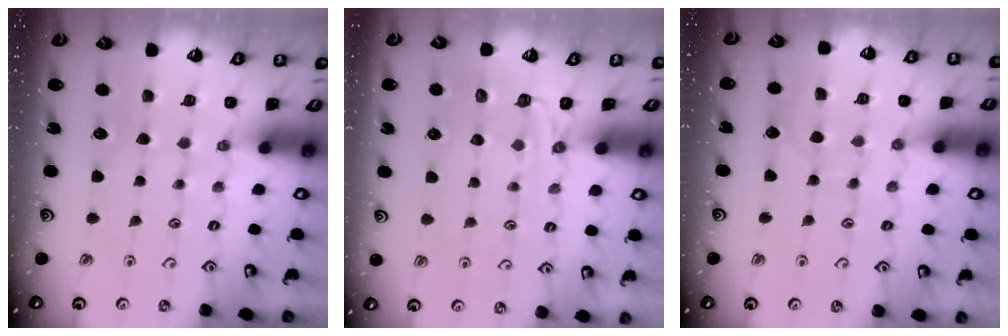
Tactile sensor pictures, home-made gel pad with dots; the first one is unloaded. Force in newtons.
{"total": 2.9, "press": 2.0, "slide": 2.1}
{"total": 6.5, "press": 6.5, "slide": 0.5}